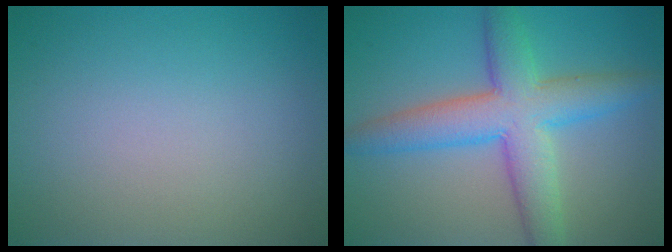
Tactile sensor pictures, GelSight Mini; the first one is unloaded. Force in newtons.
{"total": 6.1, "press": 6.1, "slide": 0.4}